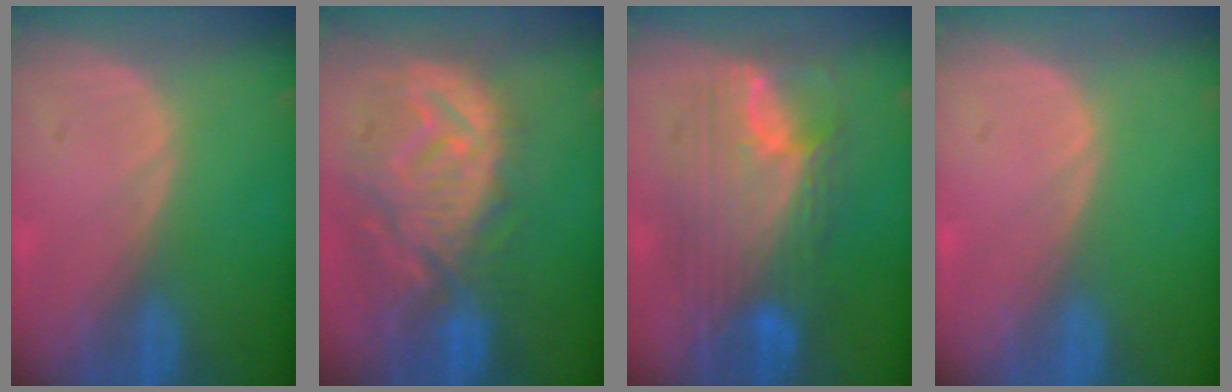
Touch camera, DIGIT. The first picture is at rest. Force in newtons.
{"total": 12.3, "press": 11.0, "slide": 5.3}
{"total": 11.1, "press": 11.1, "slide": 1.1}
{"total": 0.0}